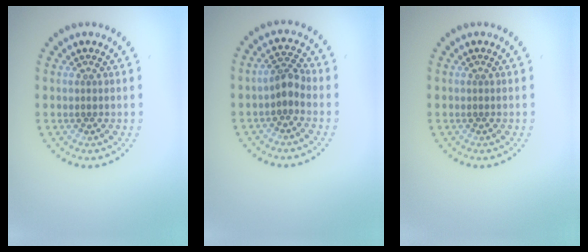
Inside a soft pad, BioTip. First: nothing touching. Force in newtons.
{"total": 2.0, "press": 1.7, "slide": 1.0}
{"total": 0.0}